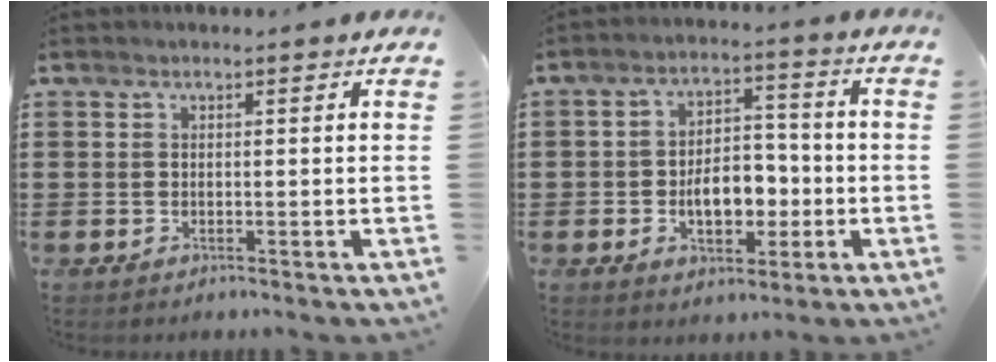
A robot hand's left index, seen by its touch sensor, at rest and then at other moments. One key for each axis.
{"total": 7.5, "fx": -1.8, "fy": 4.4, "fz": 5.8, "tx": -0.094, "ty": 0.004, "tz": -0.037}